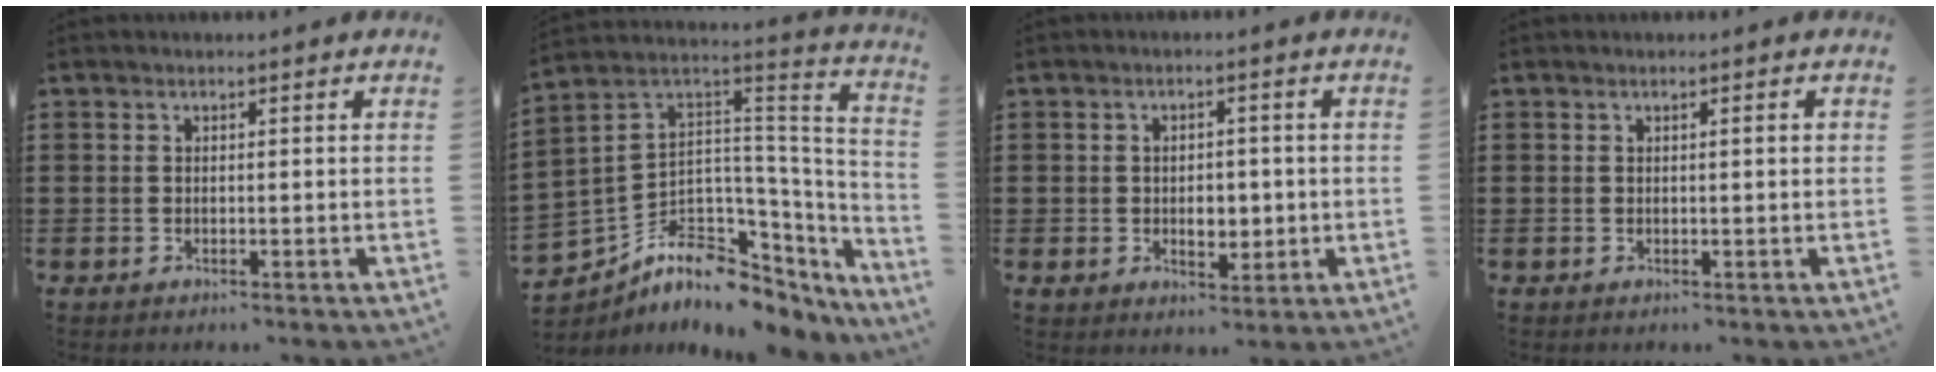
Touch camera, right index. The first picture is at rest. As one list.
[{"total": 7.4, "force": [-3.9, 5.1, 3.8], "torque": [-0.098, -0.022, -0.067]}, {"total": 3.9, "force": [-0.5, 2.8, 2.6], "torque": [-0.042, -0.002, -0.015]}, {"total": 1.0, "force": [0.2, 0.0, 1.0], "torque": [-0.019, 0.001, 0.002]}]